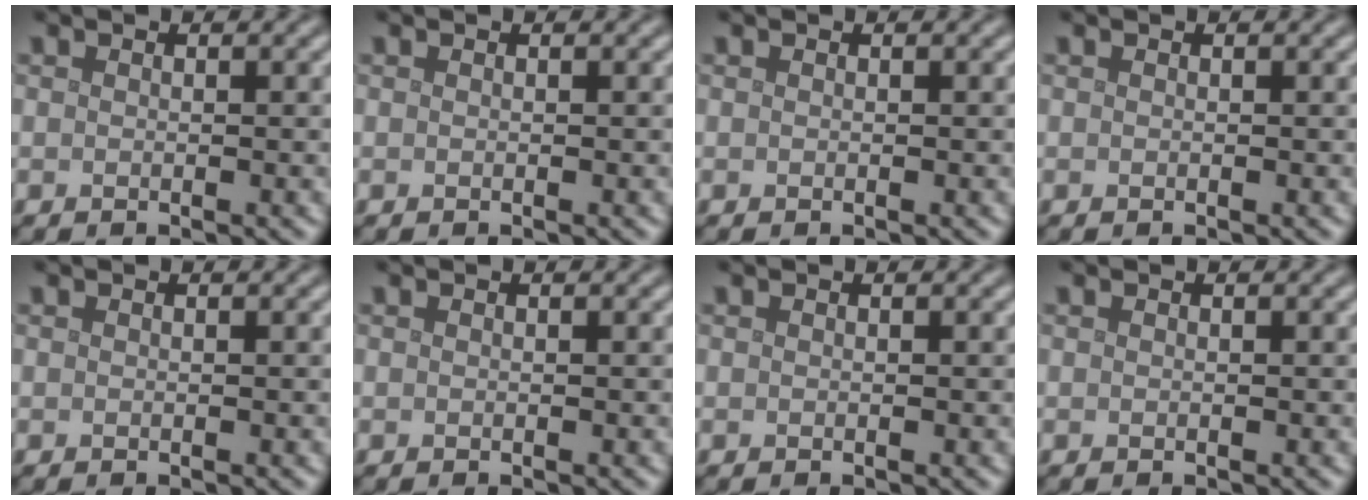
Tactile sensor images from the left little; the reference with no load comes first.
{"total": 0.0}
{"total": 0.0}
{"total": 0.0}
{"total": 0.0}
{"total": 0.0}
{"total": 0.0}
{"total": 0.0}